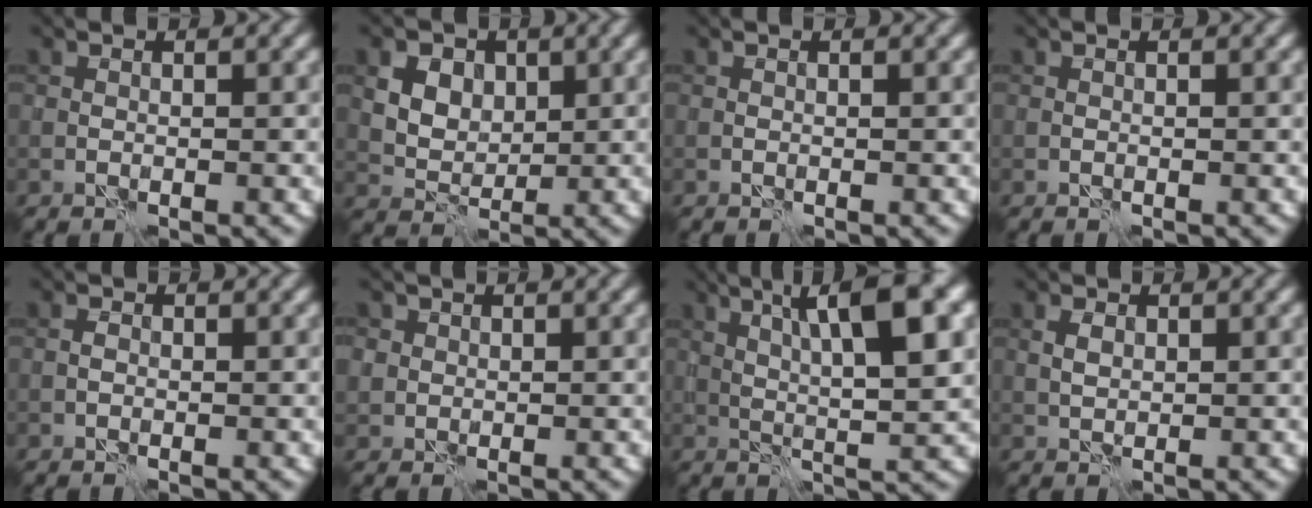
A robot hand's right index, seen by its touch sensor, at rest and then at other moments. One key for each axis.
{"total": 8.8, "fx": 3.8, "fy": 6.6, "fz": 4.4, "tx": -0.079, "ty": 0.028, "tz": 0.050}
{"total": 0.0}
{"total": 0.0}
{"total": 0.6, "fx": -0.2, "fy": 0.5, "fz": 0.3, "tx": -0.005, "ty": 0.004, "tz": -0.005}
{"total": 1.8, "fx": 0.6, "fy": 1.7, "fz": 0.4, "tx": -0.004, "ty": 0.004, "tz": 0.015}
{"total": 8.8, "fx": 3.1, "fy": 1.9, "fz": 8.0, "tx": -0.122, "ty": 0.010, "tz": 0.049}
{"total": 1.3, "fx": 0.4, "fy": 0.9, "fz": 0.8, "tx": -0.019, "ty": 0.003, "tz": 0.008}